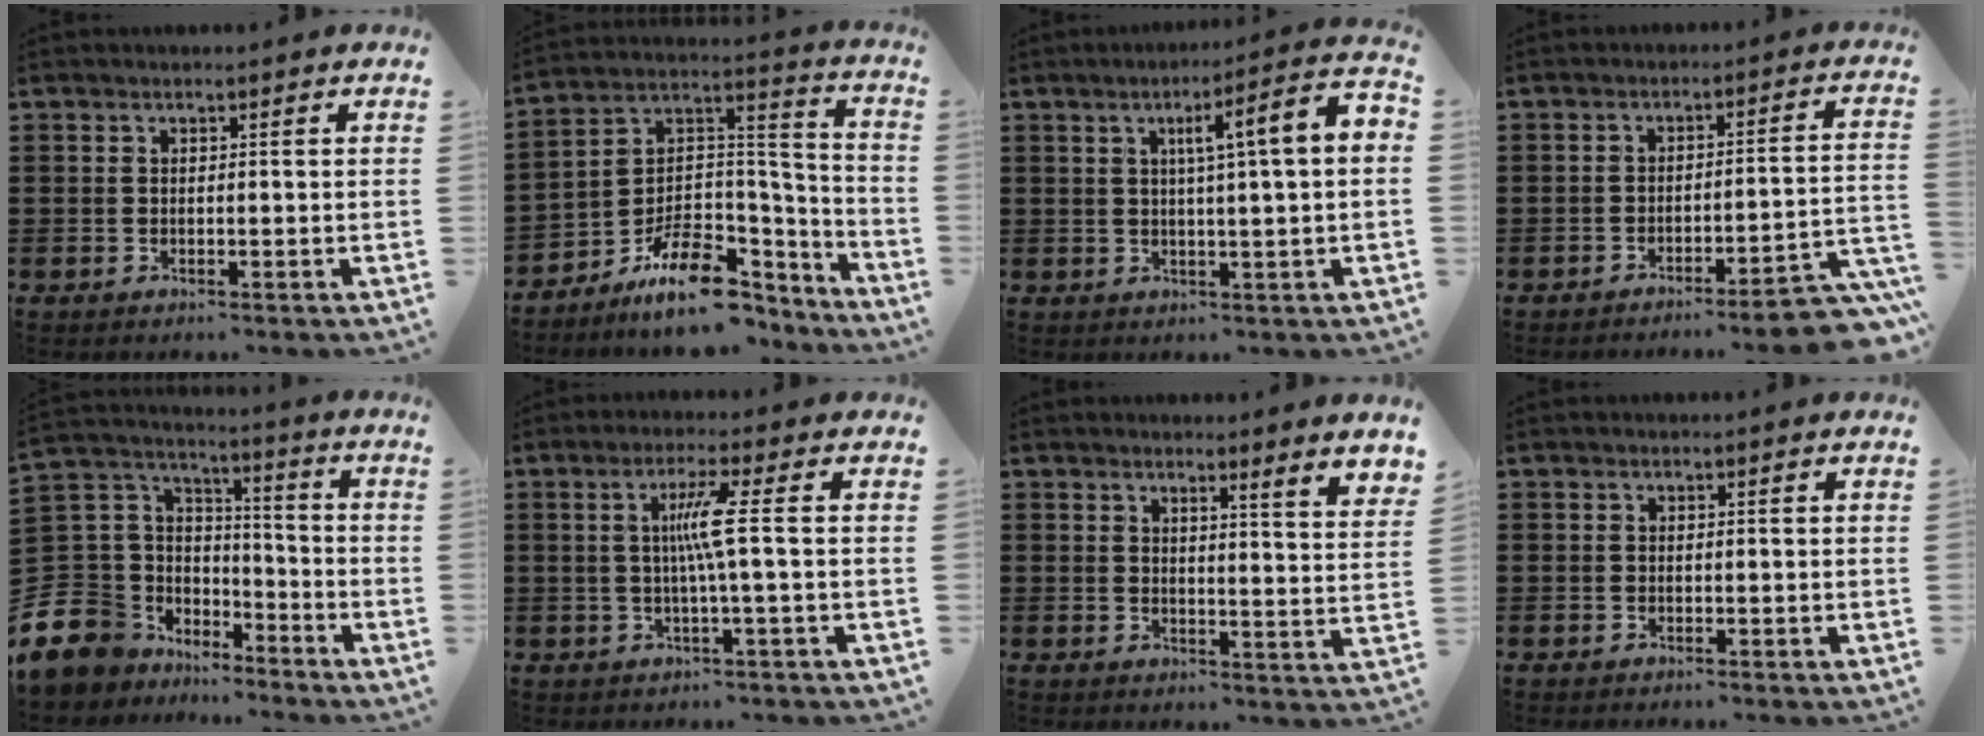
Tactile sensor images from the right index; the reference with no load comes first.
{"total": 10.4, "force": [-7.4, 5.1, 5.0], "torque": [-0.095, 0.022, -0.136]}
{"total": 7.1, "force": [1.1, -0.1, 7.0], "torque": [-0.120, -0.010, 0.005]}
{"total": 5.8, "force": [-4.9, 0.1, 3.2], "torque": [-0.048, -0.008, -0.091]}
{"total": 9.7, "force": [-5.1, 8.2, 1.1], "torque": [-0.092, -0.012, -0.101]}
{"total": 5.5, "force": [0.2, -0.7, 5.4], "torque": [-0.110, -0.010, -0.006]}
{"total": 2.2, "force": [2.0, -0.5, 0.8], "torque": [-0.027, -0.009, 0.032]}
{"total": 0.0}